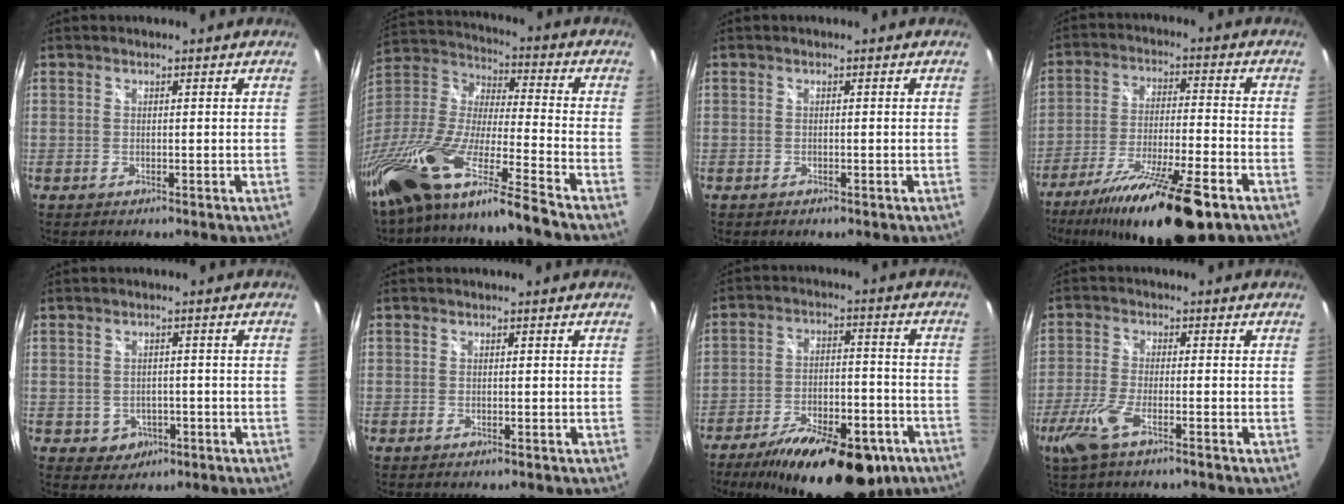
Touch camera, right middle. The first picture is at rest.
{"total": 23.3, "force": [-17.7, 0.4, 15.0], "torque": [-0.274, -0.054, -0.332]}
{"total": 0.5, "force": [-0.4, 0.3, 0.1], "torque": [-0.004, -0.002, -0.009]}
{"total": 20.0, "force": [-13.9, 3.3, 13.9], "torque": [-0.257, -0.036, -0.229]}
{"total": 4.1, "force": [-1.3, 3.8, 1.2], "torque": [-0.035, 0.003, -0.007]}
{"total": 0.0}
{"total": 21.9, "force": [-14.8, 8.7, 13.5], "torque": [-0.231, -0.021, -0.210]}
{"total": 6.9, "force": [-4.3, 1.3, 5.3], "torque": [-0.131, -0.015, -0.085]}